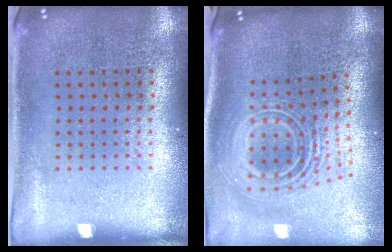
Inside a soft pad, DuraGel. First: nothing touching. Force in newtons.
{"total": 2.7, "press": 1.8, "slide": 2.0}